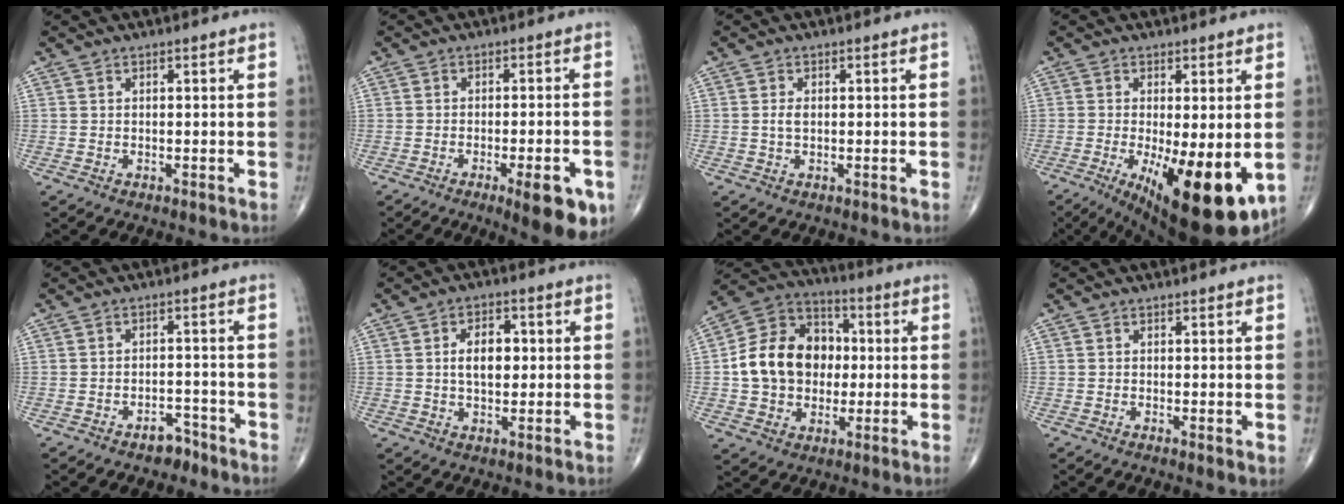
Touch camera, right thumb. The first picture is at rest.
{"total": 9.8, "force": [-4.6, 2.6, 8.3], "torque": [-0.094, 0.004, -0.056]}
{"total": 1.7, "force": [0.1, 1.0, 1.4], "torque": [-0.028, 0.001, 0.001]}
{"total": 17.4, "force": [-4.5, 6.0, 15.7], "torque": [-0.205, -0.032, -0.047]}
{"total": 3.6, "force": [-2.7, 2.0, 1.3], "torque": [-0.008, 0.023, -0.036]}
{"total": 6.7, "force": [0.7, 4.0, 5.3], "torque": [-0.069, 0.005, 0.009]}
{"total": 16.7, "force": [0.1, 13.4, 10.0], "torque": [-0.143, 0.031, -0.001]}
{"total": 1.3, "force": [0.1, 0.4, 1.2], "torque": [-0.021, -0.007, -0.003]}